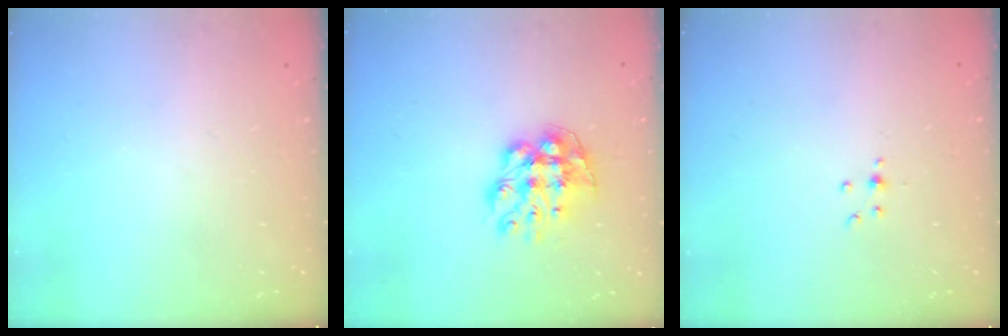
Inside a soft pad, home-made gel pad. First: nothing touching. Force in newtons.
{"total": 10.1, "press": 10.0, "slide": 0.8}
{"total": 3.0, "press": 2.8, "slide": 0.9}